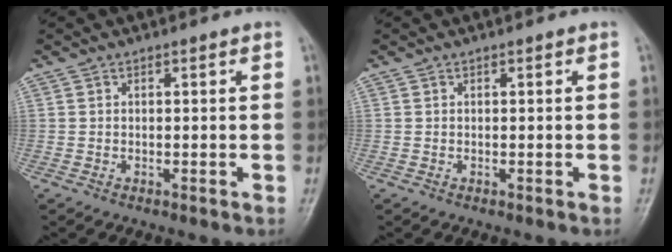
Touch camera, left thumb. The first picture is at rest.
{"total": 0.0}